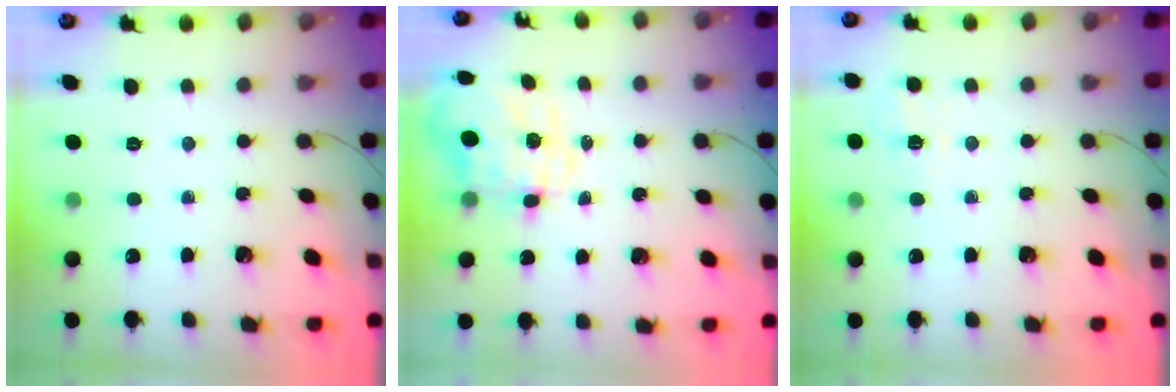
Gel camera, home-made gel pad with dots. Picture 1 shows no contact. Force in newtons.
{"total": 9.1, "press": 9.0, "slide": 1.5}
{"total": 2.2, "press": 1.3, "slide": 1.8}